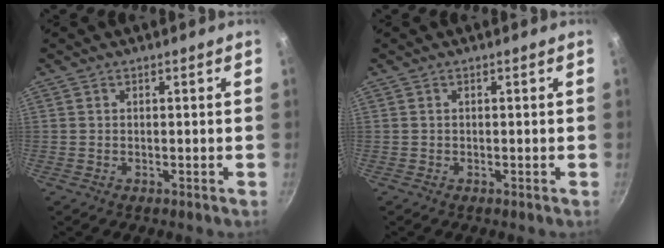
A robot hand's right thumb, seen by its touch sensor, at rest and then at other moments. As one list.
[{"total": 0.0}]